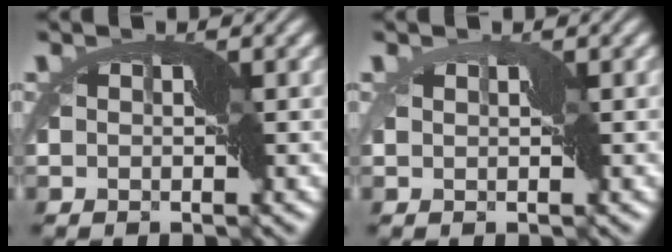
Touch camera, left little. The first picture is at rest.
{"total": 0.0}